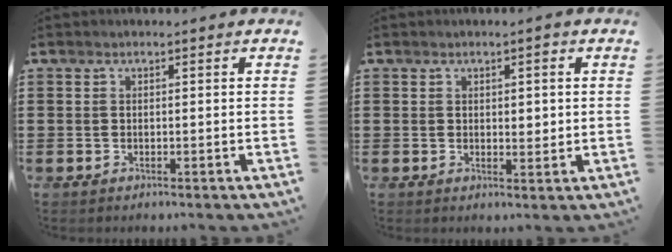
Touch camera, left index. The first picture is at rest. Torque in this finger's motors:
{"motor_torque": [0.05, -0.04, 0.05, 0.02]}